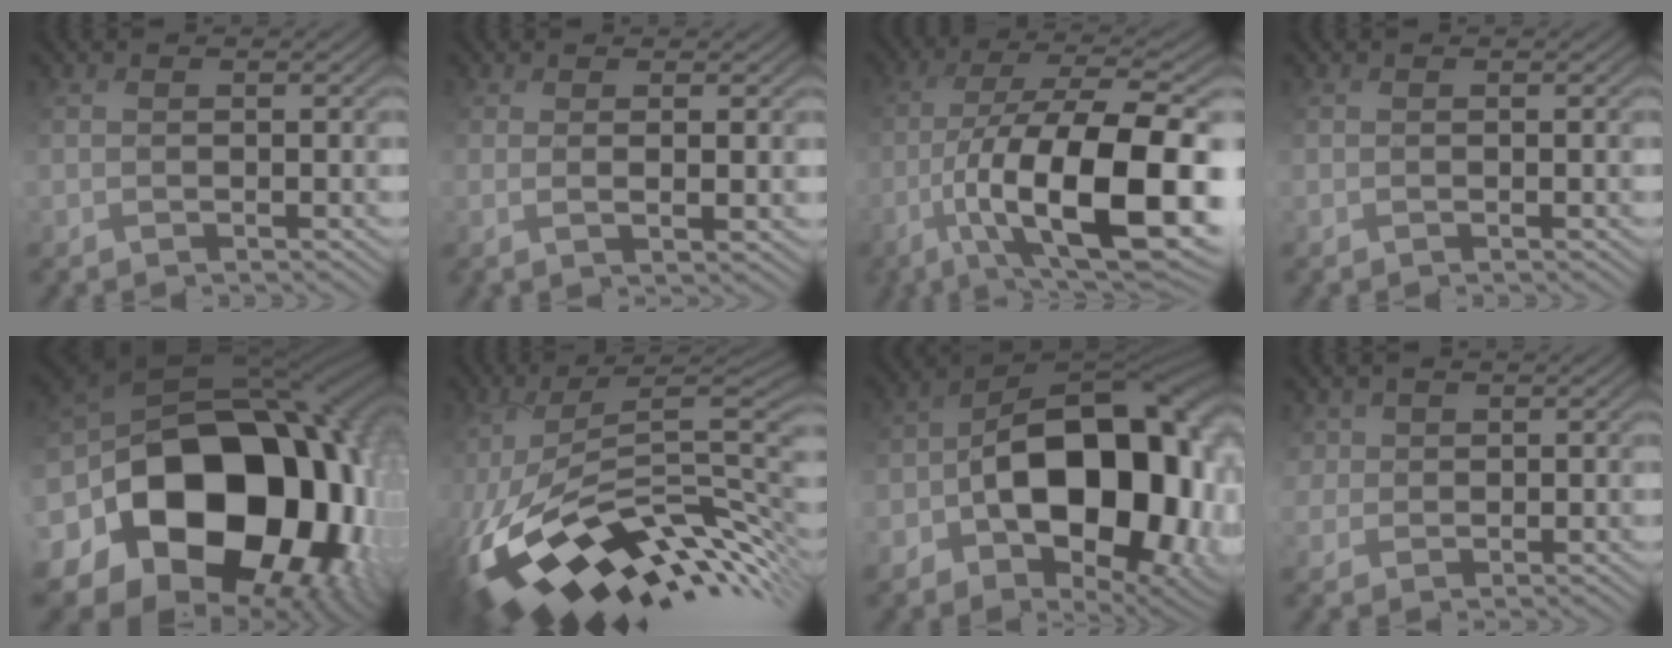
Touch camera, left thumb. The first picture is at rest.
{"total": 2.0, "force": [0.6, 0.5, 1.8], "torque": [-0.028, 0.003, 0.011]}
{"total": 17.8, "force": [-5.4, 7.1, 15.4], "torque": [-0.272, -0.018, -0.080]}
{"total": 0.0}
{"total": 23.5, "force": [-2.7, 17.8, 15.0], "torque": [-0.325, -0.073, -0.005]}
{"total": 16.0, "force": [-4.5, 8.0, 13.0], "torque": [-0.271, -0.025, -0.057]}
{"total": 19.8, "force": [-4.1, 12.6, 14.7], "torque": [-0.216, -0.035, -0.044]}
{"total": 2.2, "force": [1.1, 1.8, -0.9], "torque": [0.013, 0.002, 0.025]}